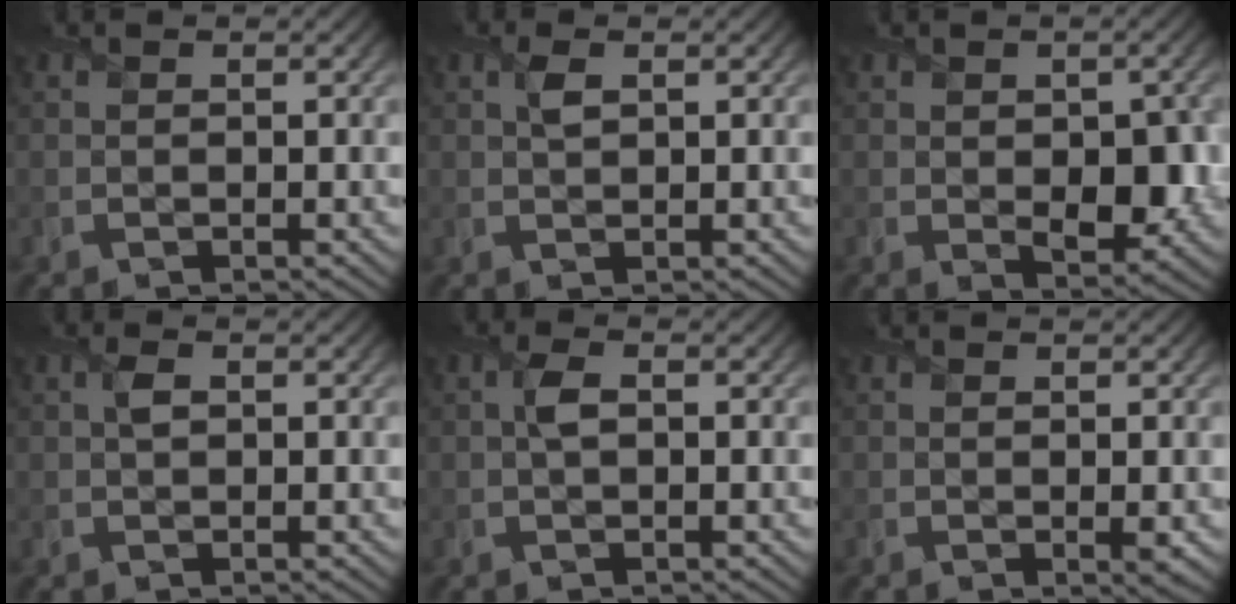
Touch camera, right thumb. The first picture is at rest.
{"total": 1.6, "force": [0.7, 0.7, 1.3], "torque": [-0.032, 0.005, 0.013]}
{"total": 5.5, "force": [-0.5, 3.3, 4.3], "torque": [-0.066, -0.014, -0.006]}
{"total": 1.4, "force": [0.4, 0.7, 1.2], "torque": [-0.026, 0.006, 0.006]}
{"total": 2.1, "force": [0.2, 1.0, 1.8], "torque": [-0.041, 0.008, 0.002]}
{"total": 0.7, "force": [-0.1, 0.0, 0.7], "torque": [-0.014, -0.004, -0.003]}